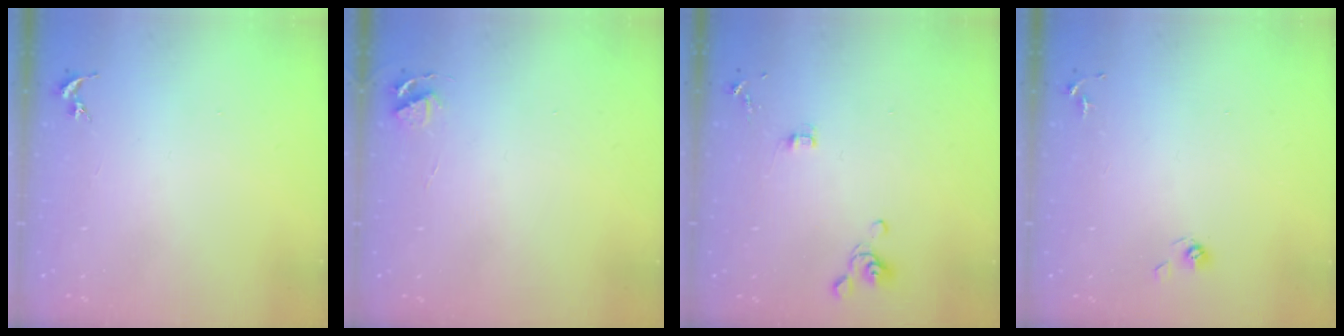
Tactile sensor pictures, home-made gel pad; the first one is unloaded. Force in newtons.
{"total": 3.9, "press": 3.8, "slide": 0.5}
{"total": 4.1, "press": 3.9, "slide": 1.4}
{"total": 3.8, "press": 3.3, "slide": 1.8}